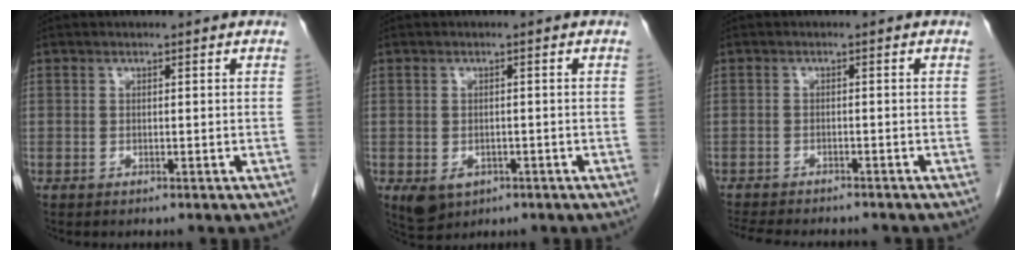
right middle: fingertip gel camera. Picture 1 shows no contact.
{"total": 4.1, "force": [-1.8, 3.0, 2.0], "torque": [-0.034, -0.004, -0.017]}
{"total": 10.4, "force": [-9.2, 2.5, 4.1], "torque": [-0.077, -0.010, -0.129]}